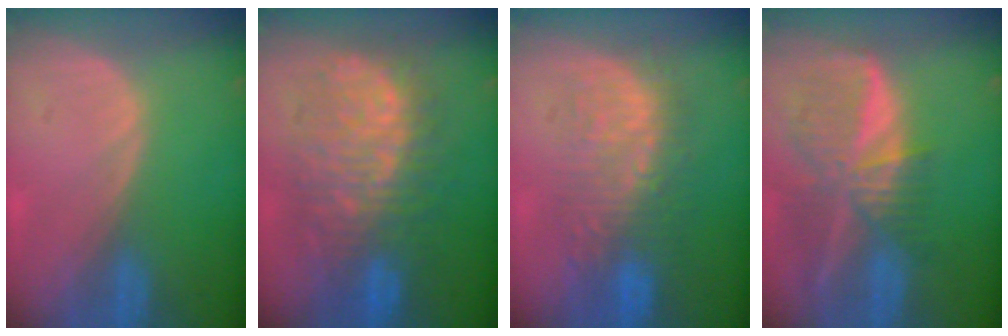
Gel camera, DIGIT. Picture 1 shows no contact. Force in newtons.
{"total": 12.3, "press": 12.2, "slide": 1.3}
{"total": 9.2, "press": 8.9, "slide": 2.1}
{"total": 9.5, "press": 8.2, "slide": 4.7}